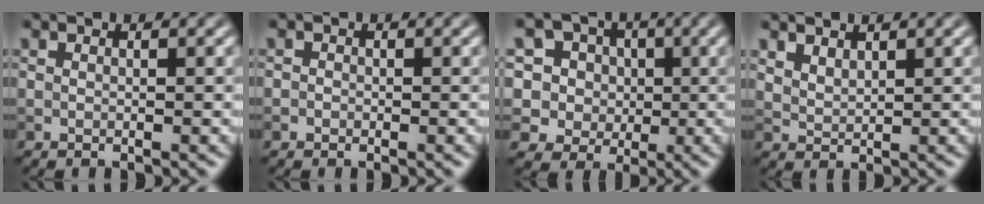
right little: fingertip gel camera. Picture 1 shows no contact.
{"total": 0.5, "force": [-0.2, 0.5, 0.1], "torque": [0.003, -0.005, -0.005]}
{"total": 8.9, "force": [3.5, 7.3, 3.5], "torque": [-0.074, 0.018, 0.038]}
{"total": 1.8, "force": [1.6, 0.6, 0.6], "torque": [-0.016, 0.002, 0.035]}